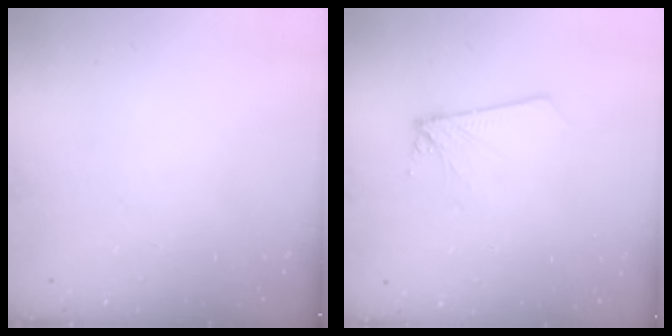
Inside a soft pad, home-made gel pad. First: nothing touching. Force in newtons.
{"total": 2.0, "press": 2.0, "slide": 0.1}